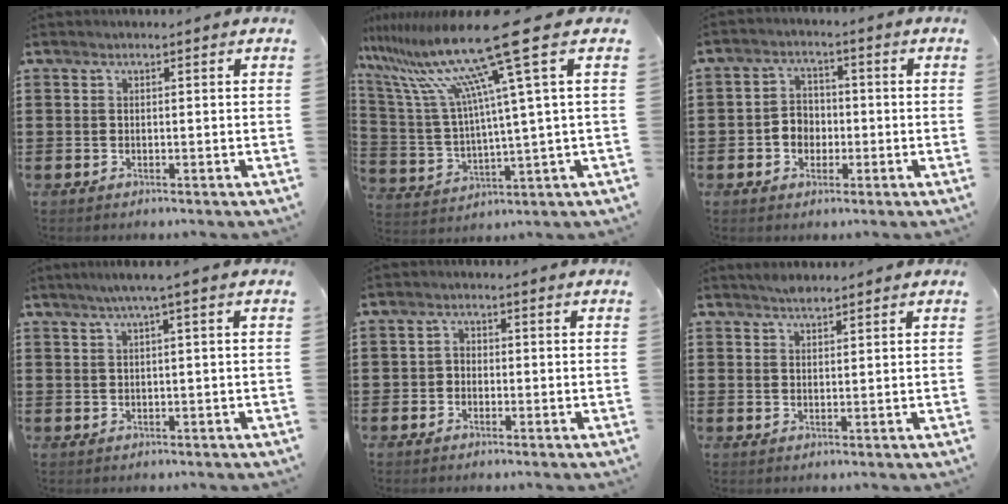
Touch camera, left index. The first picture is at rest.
{"total": 17.7, "force": [10.3, 0.1, 14.4], "torque": [-0.327, -0.060, 0.150]}
{"total": 3.8, "force": [-1.3, 3.1, 1.7], "torque": [-0.041, 0.008, -0.029]}
{"total": 2.1, "force": [0.5, -0.3, 2.0], "torque": [-0.035, -0.003, 0.007]}
{"total": 1.6, "force": [-1.1, 1.2, 0.4], "torque": [-0.013, 0.005, -0.025]}
{"total": 2.0, "force": [1.8, 0.6, 0.7], "torque": [-0.017, 0.000, 0.035]}